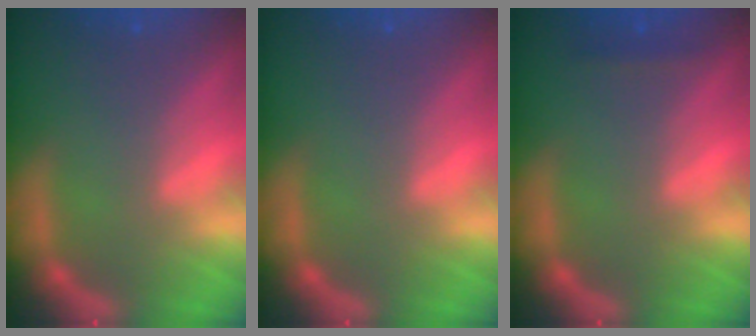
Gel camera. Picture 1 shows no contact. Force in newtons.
{"total": 0.0}
{"total": 0.9}